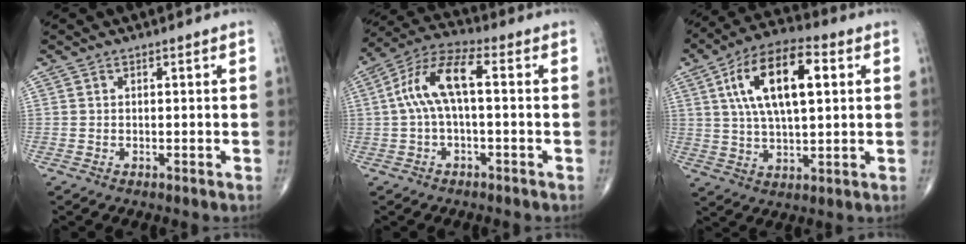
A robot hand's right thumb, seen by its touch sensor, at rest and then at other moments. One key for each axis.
{"total": 10.3, "fx": 0.5, "fy": 3.9, "fz": 9.5, "tx": -0.202, "ty": 0.041, "tz": 0.004}
{"total": 16.4, "fx": 4.5, "fy": 7.1, "fz": 14.1, "tx": -0.244, "ty": 0.010, "tz": 0.073}